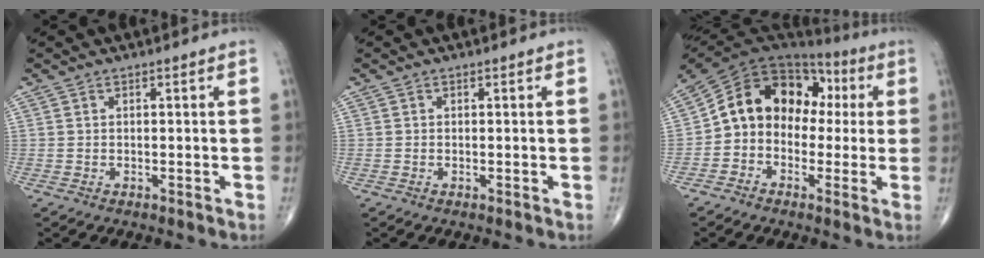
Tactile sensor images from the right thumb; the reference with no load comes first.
{"total": 0.0}
{"total": 15.4, "force": [0.6, 12.1, 9.6], "torque": [-0.129, 0.052, -0.001]}